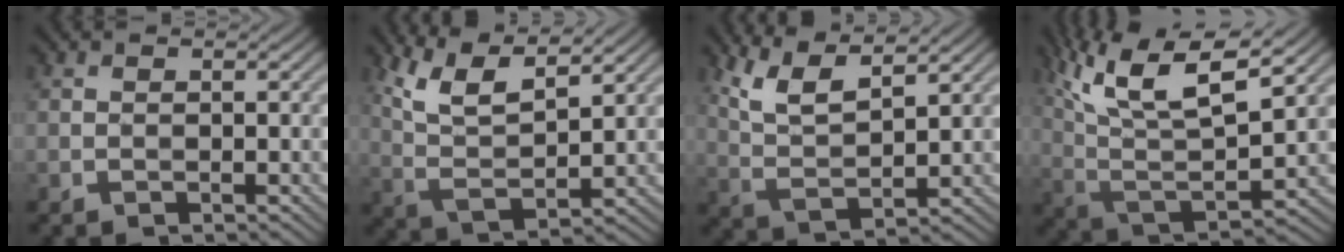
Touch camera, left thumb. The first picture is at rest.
{"total": 8.9, "force": [6.1, 2.2, 6.0], "torque": [-0.140, 0.005, 0.130]}
{"total": 7.6, "force": [5.5, 1.8, 5.0], "torque": [-0.120, 0.003, 0.119]}
{"total": 14.4, "force": [7.8, 4.6, 11.2], "torque": [-0.258, 0.005, 0.152]}